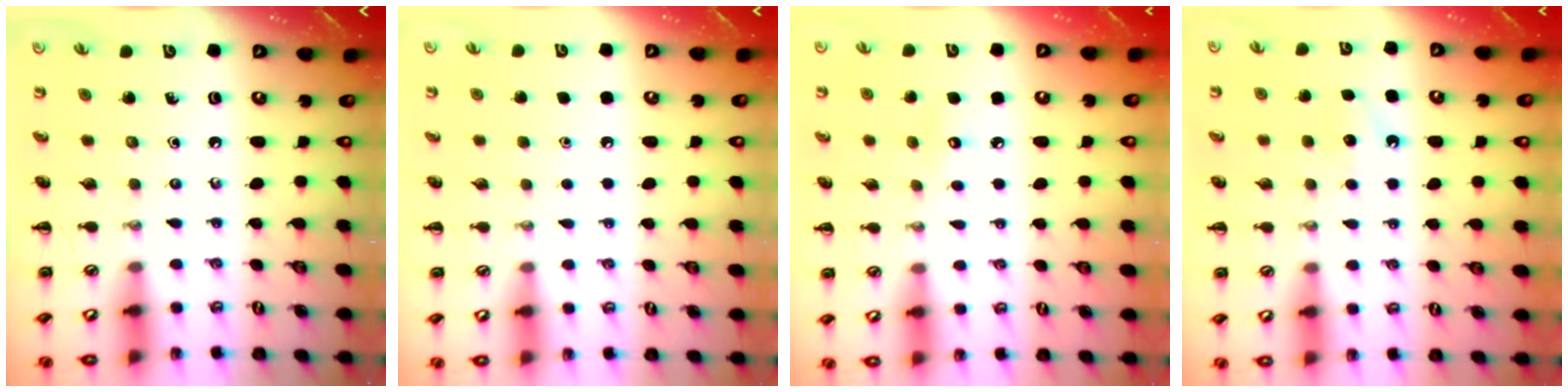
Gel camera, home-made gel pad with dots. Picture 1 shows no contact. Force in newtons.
{"total": 1.8, "press": 1.8, "slide": 0.1}
{"total": 5.9, "press": 5.7, "slide": 1.6}
{"total": 5.0, "press": 4.8, "slide": 1.3}